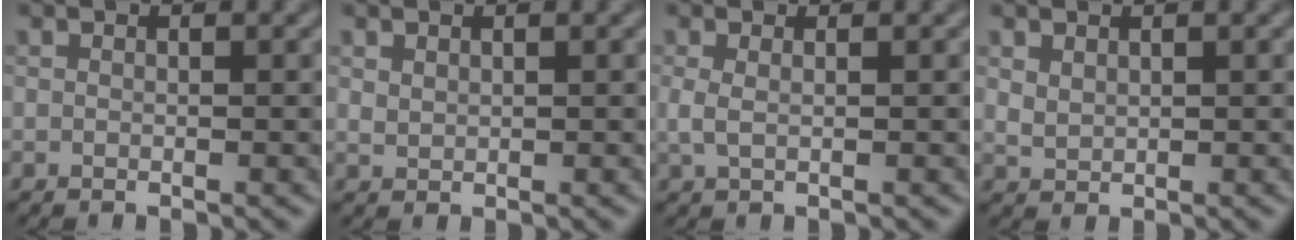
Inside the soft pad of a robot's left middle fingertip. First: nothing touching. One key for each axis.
{"total": 0.9, "fx": 0.6, "fy": 0.6, "fz": 0.3, "tx": -0.009, "ty": -0.002, "tz": 0.018}
{"total": 1.2, "fx": 0.3, "fy": 0.4, "fz": 1.1, "tx": -0.025, "ty": -0.001, "tz": 0.005}
{"total": 1.2, "fx": 0.8, "fy": 0.7, "fz": 0.5, "tx": -0.016, "ty": -0.001, "tz": 0.022}